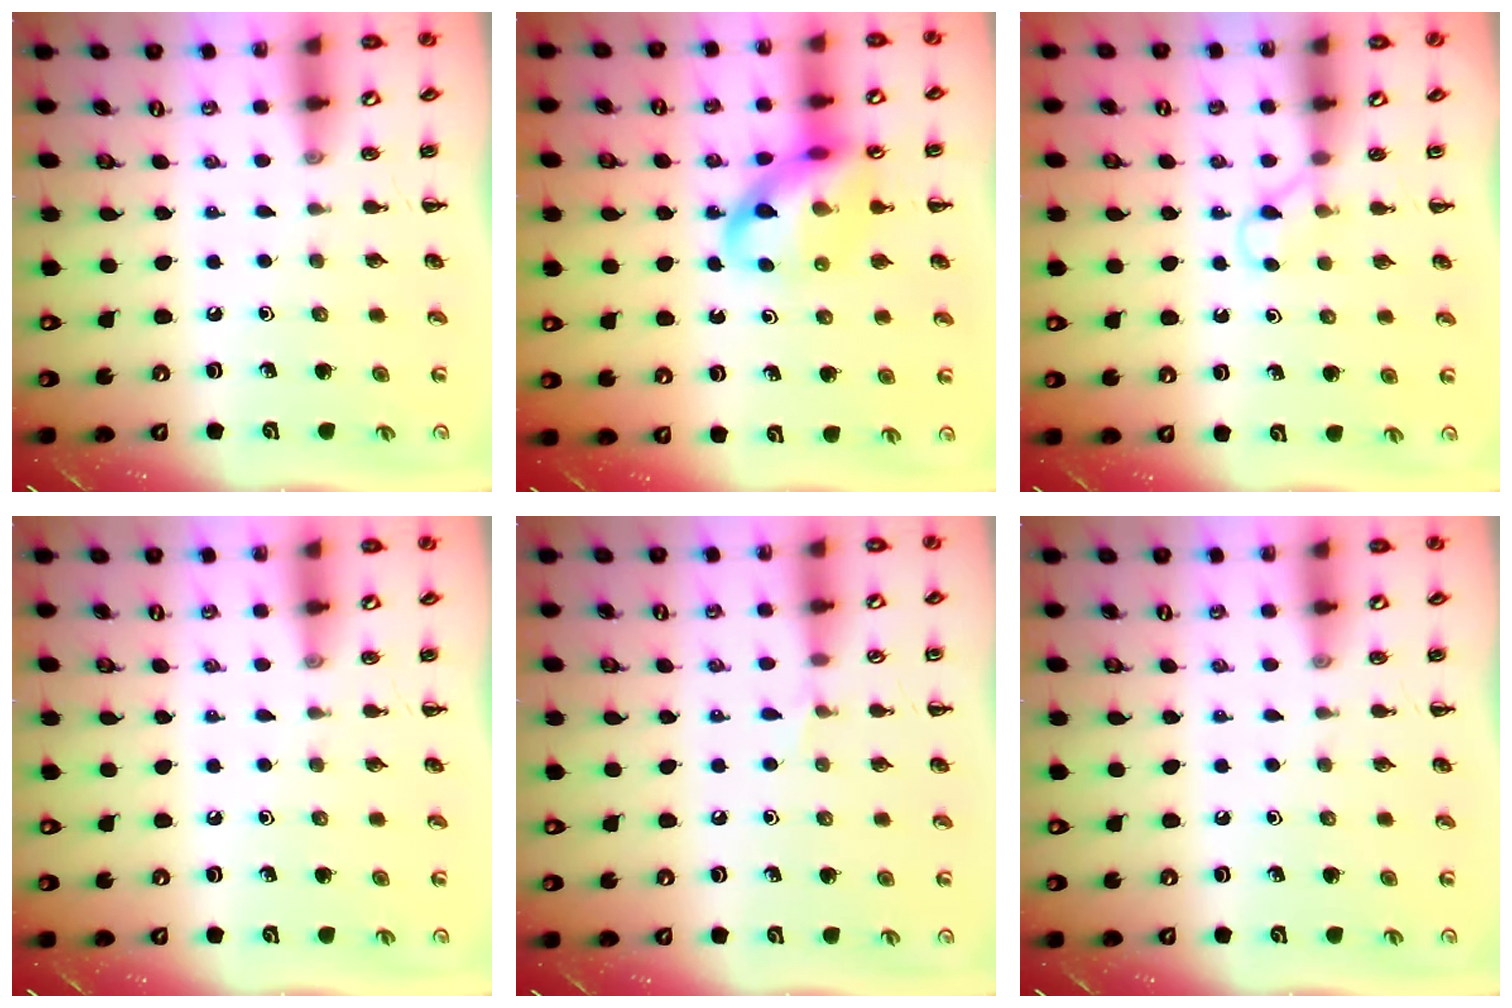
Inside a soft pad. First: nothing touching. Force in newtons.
{"total": 14.4, "press": 14.2, "slide": 2.5}
{"total": 2.9, "press": 2.8, "slide": 1.0}
{"total": 0.0}
{"total": 3.7, "press": 3.5, "slide": 1.2}
{"total": 0.0}